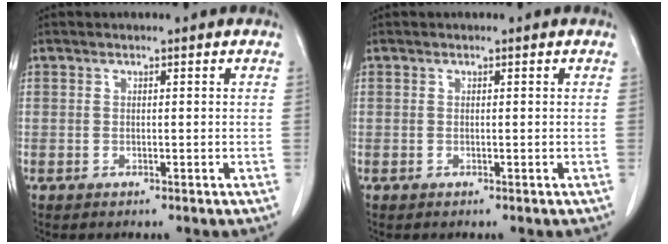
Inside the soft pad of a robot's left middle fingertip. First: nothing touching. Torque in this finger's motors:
{"motor_torque": [-0.02, -0.02, 0.01, 0.00]}